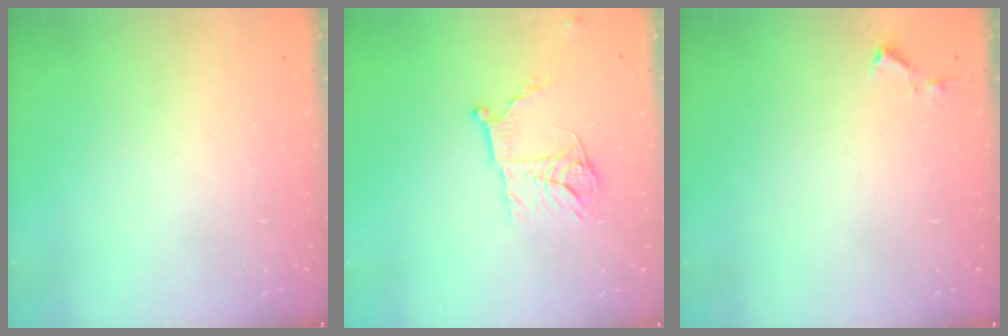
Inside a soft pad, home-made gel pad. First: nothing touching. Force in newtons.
{"total": 12.2, "press": 12.1, "slide": 1.1}
{"total": 3.1, "press": 3.1, "slide": 0.6}